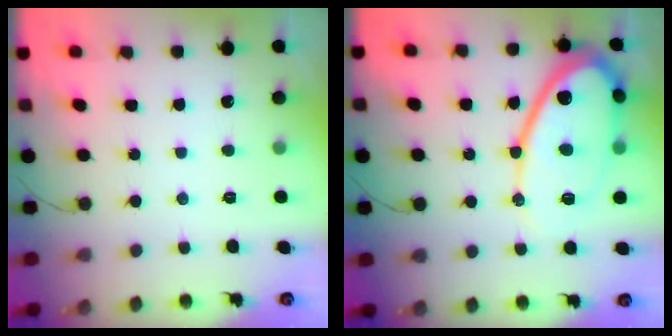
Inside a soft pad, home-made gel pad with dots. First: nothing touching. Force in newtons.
{"total": 18.4, "press": 18.4, "slide": 1.5}